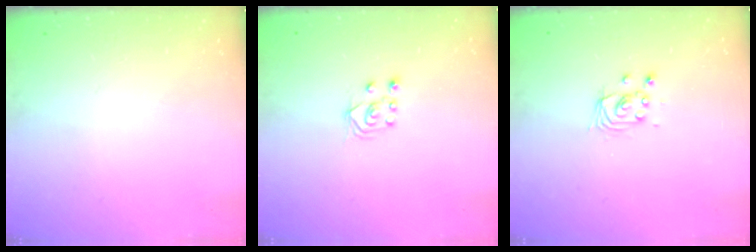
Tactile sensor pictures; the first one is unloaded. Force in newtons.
{"total": 4.3, "press": 4.3, "slide": 0.6}
{"total": 2.7, "press": 2.7, "slide": 0.2}